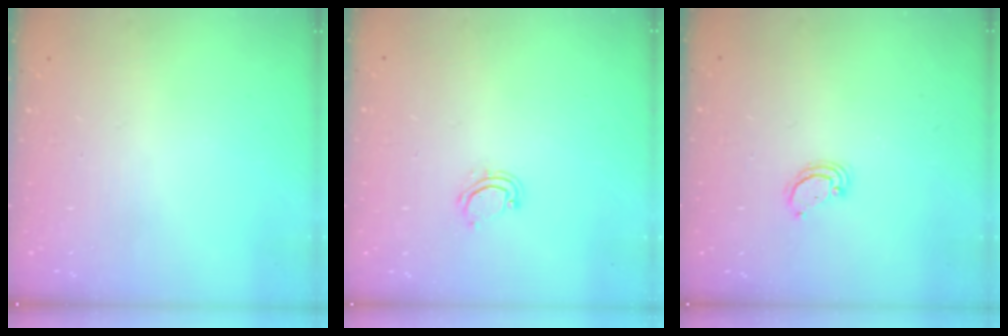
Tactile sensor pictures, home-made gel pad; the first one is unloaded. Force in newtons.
{"total": 3.9, "press": 3.9, "slide": 0.4}
{"total": 2.8, "press": 2.8, "slide": 0.2}